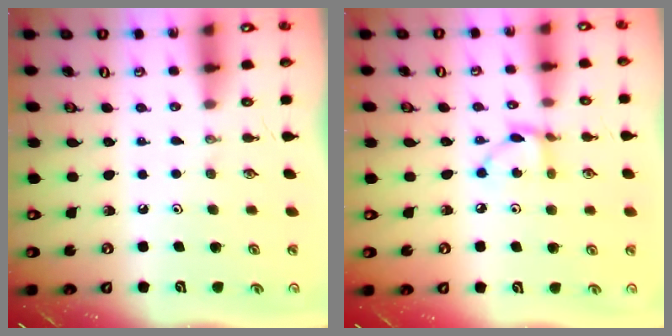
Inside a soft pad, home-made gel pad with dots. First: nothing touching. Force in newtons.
{"total": 4.7, "press": 4.7, "slide": 0.3}